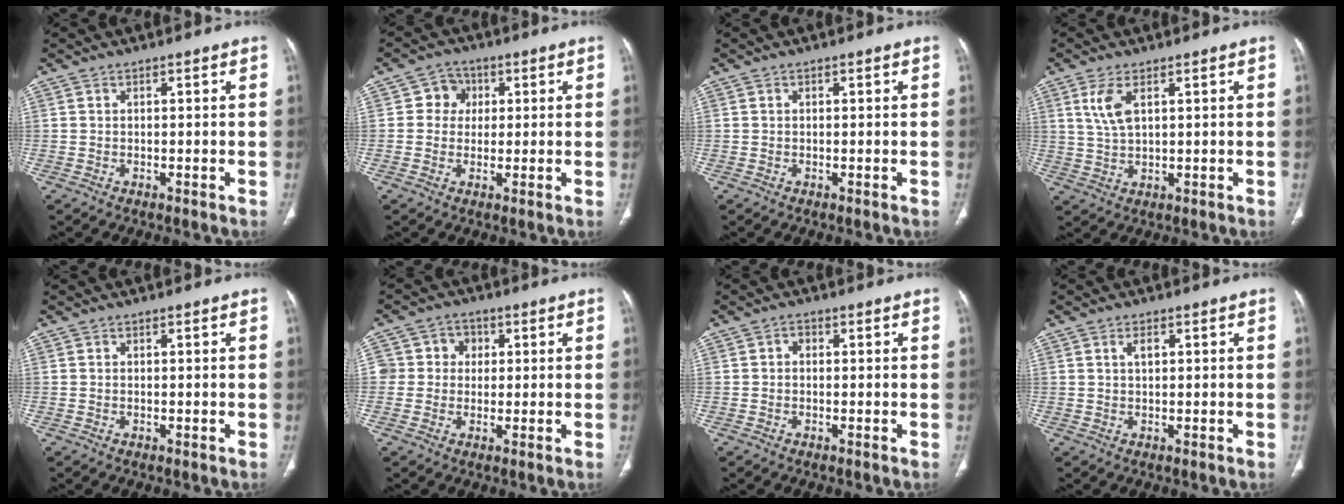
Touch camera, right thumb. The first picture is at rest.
{"total": 4.7, "force": [0.9, 4.4, 1.5], "torque": [0.009, 0.007, 0.007]}
{"total": 0.0}
{"total": 5.2, "force": [2.1, 2.2, 4.2], "torque": [-0.094, -0.004, 0.052]}
{"total": 0.0}
{"total": 5.8, "force": [0.8, 5.6, 1.4], "torque": [0.017, 0.012, 0.008]}
{"total": 1.3, "force": [-0.1, 1.0, 0.7], "torque": [-0.006, 0.004, -0.007]}
{"total": 1.9, "force": [0.6, 1.0, 1.5], "torque": [-0.027, 0.003, 0.012]}